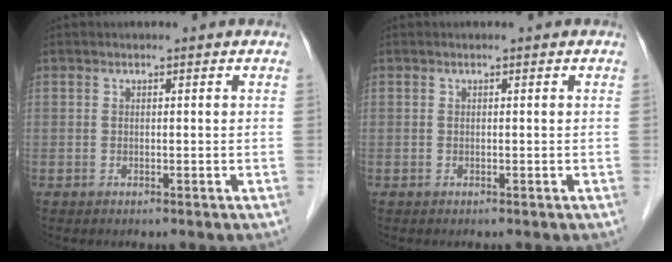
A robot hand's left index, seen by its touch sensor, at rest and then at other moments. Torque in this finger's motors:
{"motor_torque": [0.00, 0.00, 0.00, 0.00]}